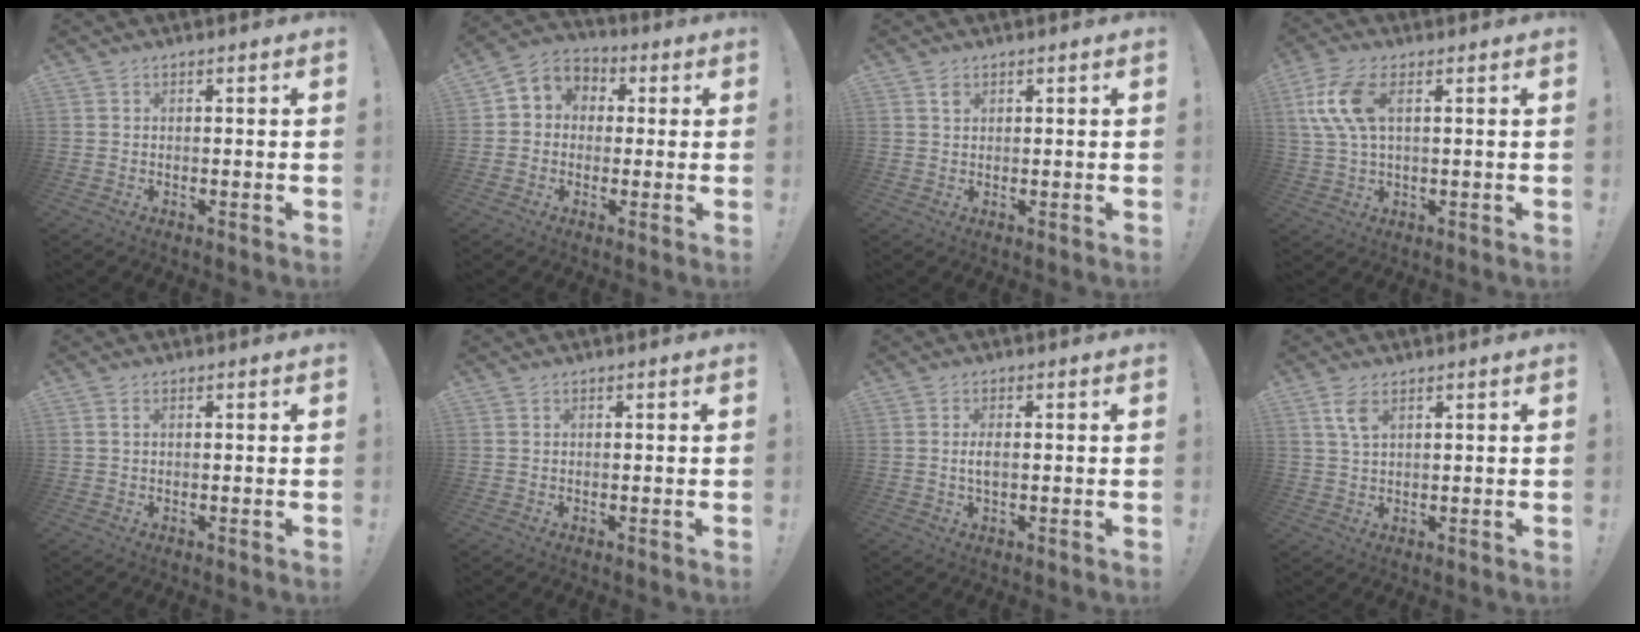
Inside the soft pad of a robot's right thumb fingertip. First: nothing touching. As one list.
[{"total": 6.2, "force": [-0.4, 5.8, 2.1], "torque": [-0.025, 0.008, -0.002]}, {"total": 1.4, "force": [0.8, 1.0, 0.6], "torque": [-0.001, -0.003, 0.013]}, {"total": 10.9, "force": [2.8, 5.0, 9.2], "torque": [-0.195, -0.002, 0.054]}, {"total": 0.8, "force": [0.3, 0.4, 0.6], "torque": [-0.014, 0.003, 0.005]}, {"total": 0.0}, {"total": 2.7, "force": [-0.1, 0.9, 2.5], "torque": [-0.045, -0.004, -0.007]}, {"total": 4.6, "force": [2.3, 2.0, 3.5], "torque": [-0.069, -0.003, 0.041]}]